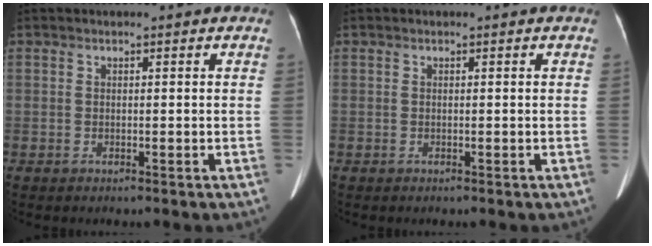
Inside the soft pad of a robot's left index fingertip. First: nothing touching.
{"total": 0.0}